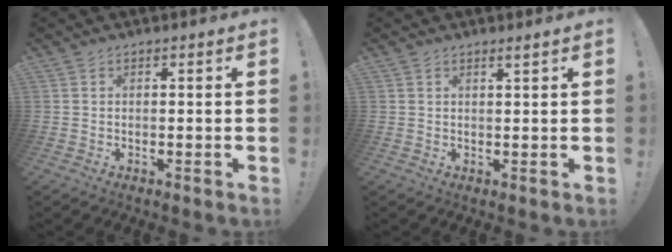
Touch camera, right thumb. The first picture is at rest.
{"total": 1.3, "force": [0.9, -0.1, 1.0], "torque": [-0.021, 0.000, 0.015]}